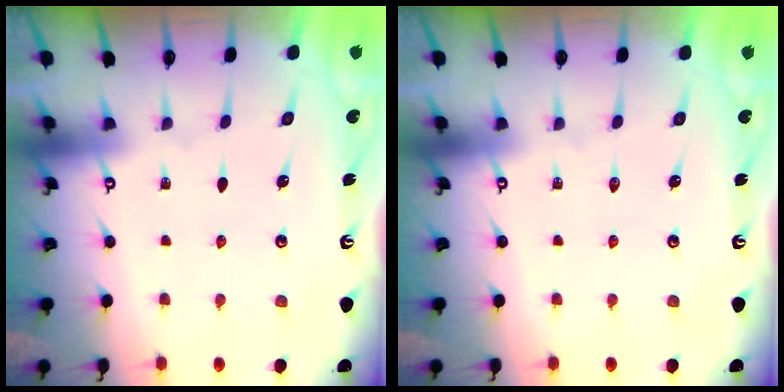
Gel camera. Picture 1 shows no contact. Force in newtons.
{"total": 0.0}